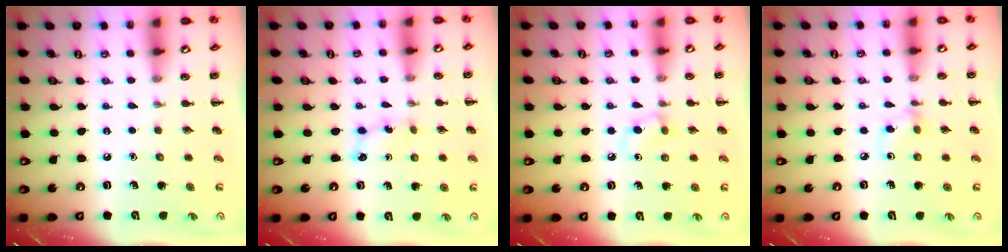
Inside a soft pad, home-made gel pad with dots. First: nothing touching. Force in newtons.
{"total": 3.6, "press": 3.4, "slide": 1.1}
{"total": 4.3, "press": 3.9, "slide": 1.8}
{"total": 3.0, "press": 2.9, "slide": 0.8}